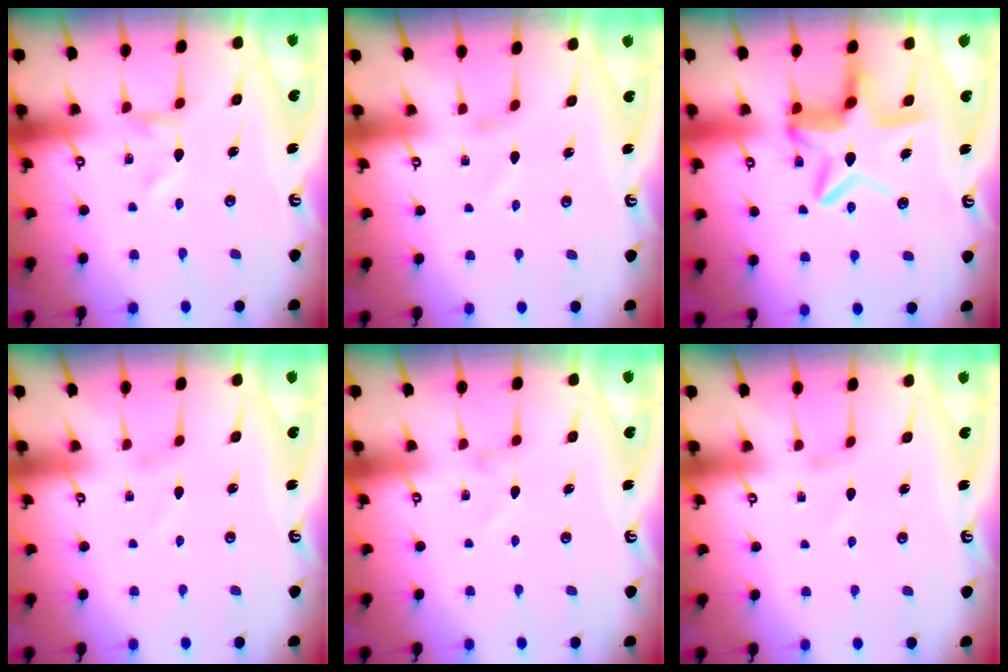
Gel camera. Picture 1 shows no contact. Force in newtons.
{"total": 0.9, "press": 0.8, "slide": 0.2}
{"total": 12.1, "press": 12.0, "slide": 1.3}
{"total": 1.1, "press": 1.1, "slide": 0.1}
{"total": 0.7, "press": 0.6, "slide": 0.1}
{"total": 0.6, "press": 0.6, "slide": 0.2}